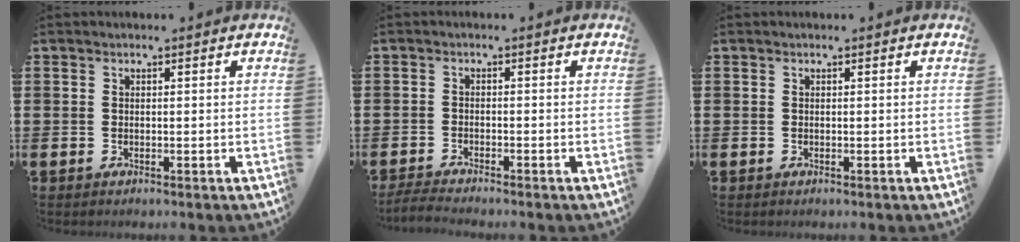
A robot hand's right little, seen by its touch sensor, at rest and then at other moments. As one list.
[{"total": 1.7, "force": [-1.6, 0.0, 0.7], "torque": [-0.012, 0.004, -0.030]}, {"total": 0.0}]